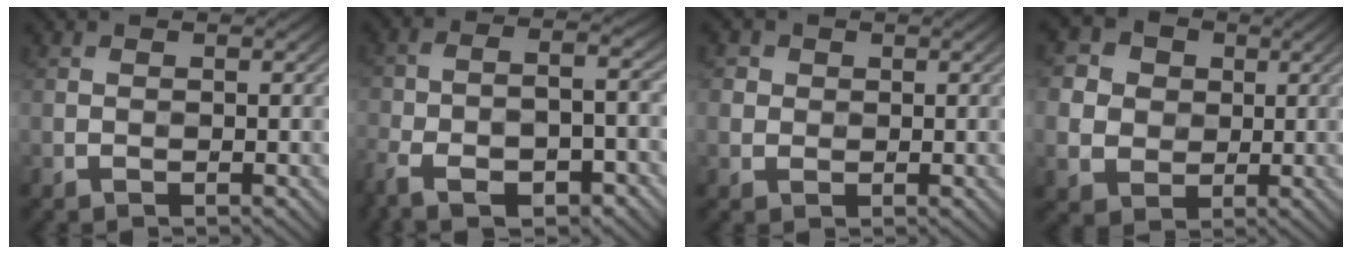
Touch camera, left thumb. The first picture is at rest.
{"total": 11.2, "force": [-7.0, 4.4, 7.6], "torque": [-0.153, -0.028, -0.115]}
{"total": 2.1, "force": [0.7, 1.9, 0.4], "torque": [-0.010, -0.001, 0.008]}
{"total": 6.7, "force": [1.2, 6.1, 2.4], "torque": [-0.087, 0.015, 0.012]}